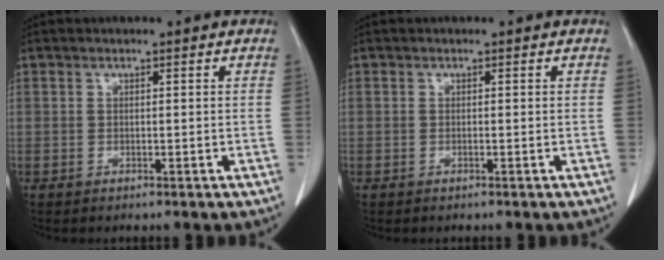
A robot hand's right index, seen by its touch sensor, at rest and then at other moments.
{"total": 0.0}